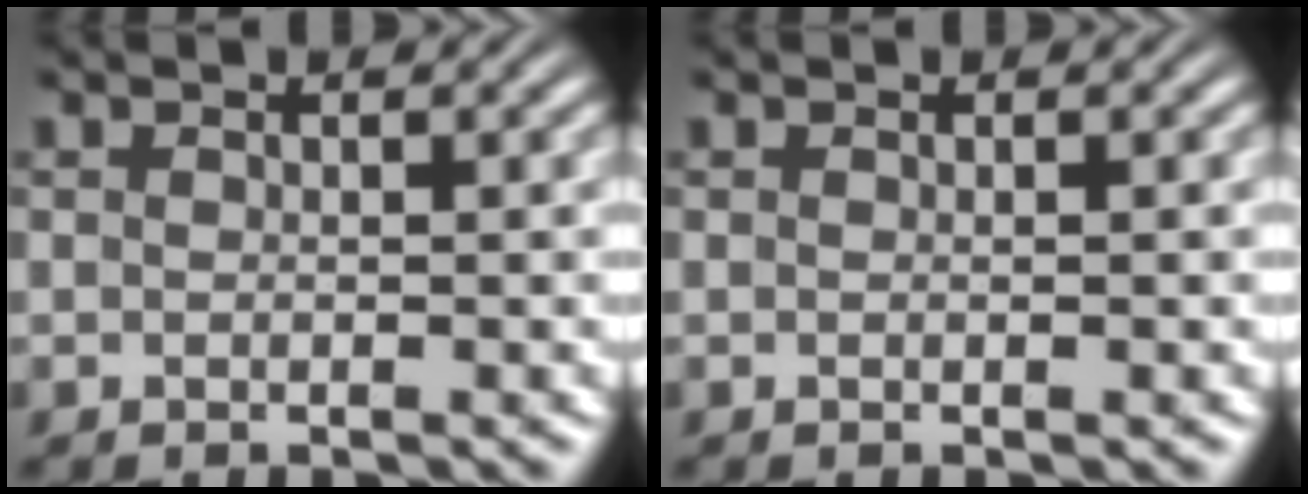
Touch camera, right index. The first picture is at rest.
{"total": 0.0}